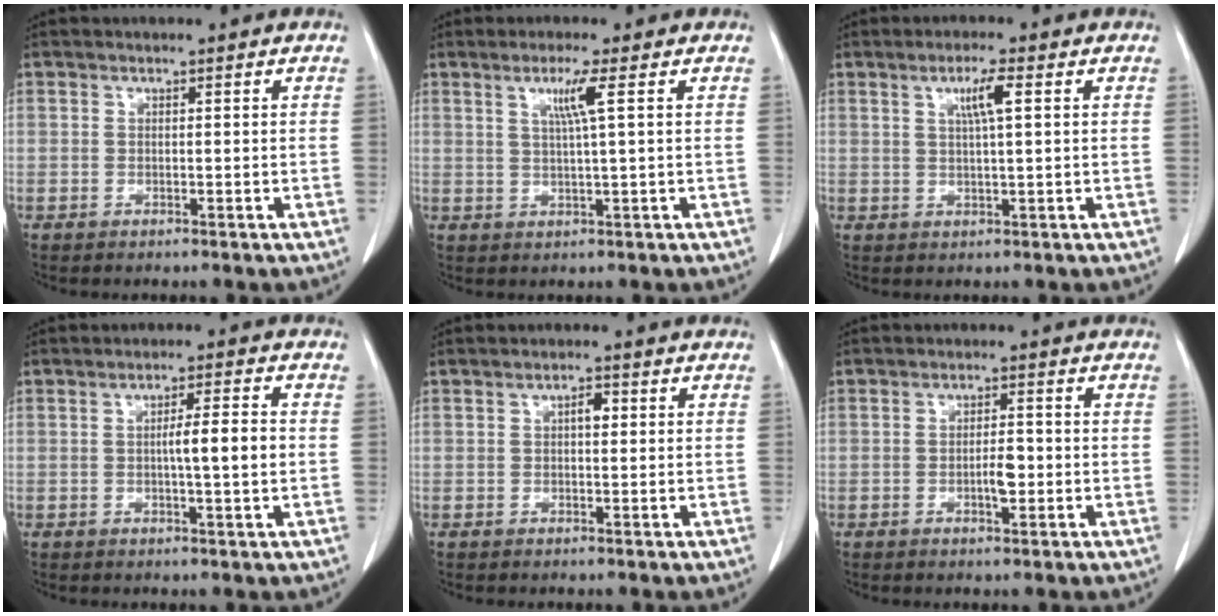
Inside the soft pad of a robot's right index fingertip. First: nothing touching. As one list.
[{"total": 3.9, "force": [1.4, -0.9, 3.5], "torque": [-0.069, -0.003, 0.027]}, {"total": 3.9, "force": [1.3, -0.1, 3.7], "torque": [-0.065, 0.001, 0.023]}, {"total": 5.2, "force": [-0.3, 0.0, 5.2], "torque": [-0.083, 0.002, -0.005]}, {"total": 1.8, "force": [0.3, 0.8, 1.6], "torque": [-0.025, 0.004, 0.004]}, {"total": 3.2, "force": [-0.8, 0.9, 2.9], "torque": [-0.049, 0.002, -0.010]}]